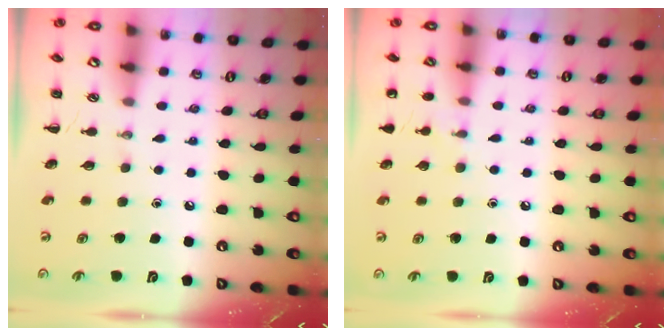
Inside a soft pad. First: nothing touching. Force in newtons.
{"total": 6.7, "press": 6.5, "slide": 1.5}